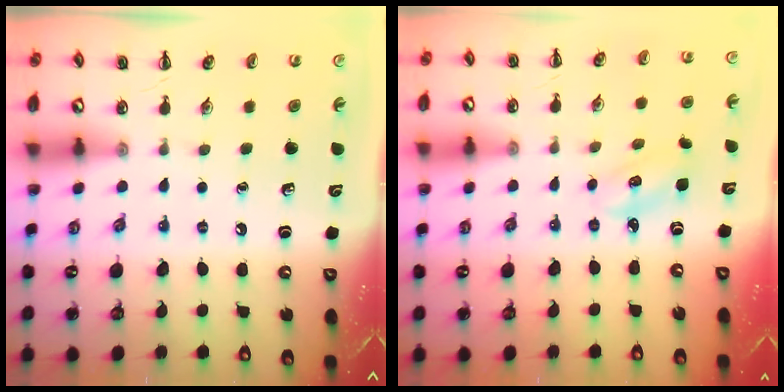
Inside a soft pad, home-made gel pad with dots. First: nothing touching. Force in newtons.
{"total": 2.8, "press": 2.8, "slide": 0.7}